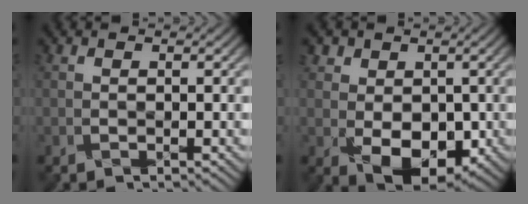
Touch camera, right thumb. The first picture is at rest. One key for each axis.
{"total": 7.0, "fx": 0.0, "fy": 5.5, "fz": 4.4, "tx": -0.090, "ty": -0.012, "tz": 0.002}